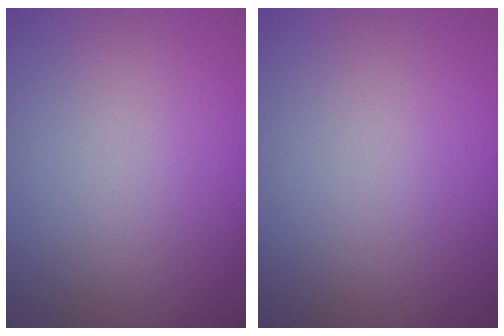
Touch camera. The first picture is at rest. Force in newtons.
{"total": 0.0}